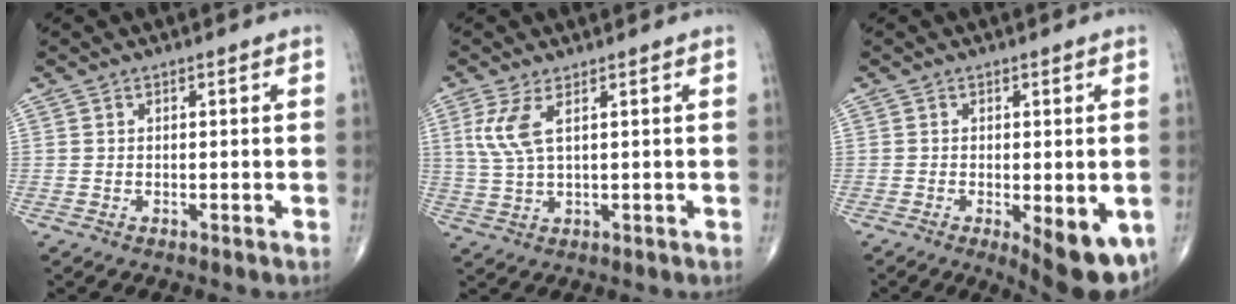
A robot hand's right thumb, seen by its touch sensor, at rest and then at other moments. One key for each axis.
{"total": 5.3, "fx": 1.9, "fy": 1.6, "fz": 4.7, "tx": -0.120, "ty": -0.004, "tz": 0.048}
{"total": 10.5, "fx": -3.8, "fy": 3.8, "fz": 9.1, "tx": -0.114, "ty": -0.015, "tz": -0.047}